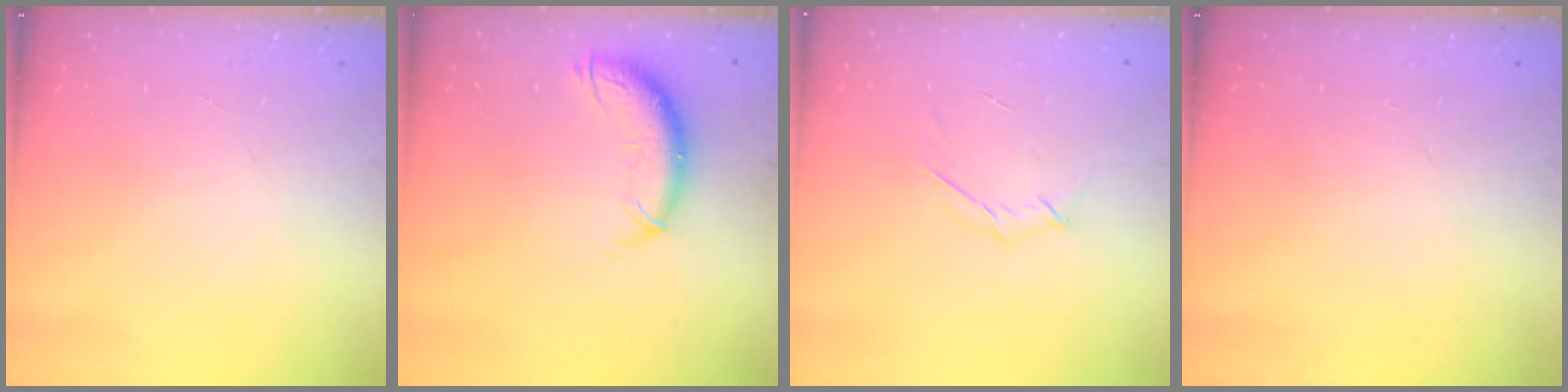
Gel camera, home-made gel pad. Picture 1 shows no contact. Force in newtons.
{"total": 10.6, "press": 10.6, "slide": 1.0}
{"total": 3.8, "press": 3.7, "slide": 0.9}
{"total": 0.0}